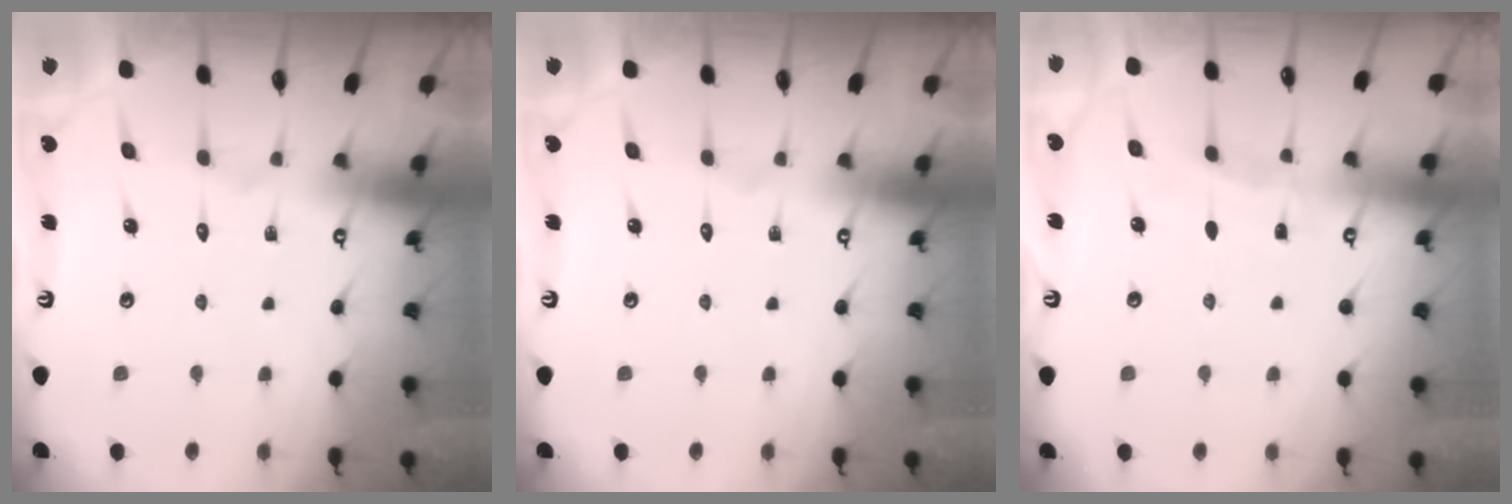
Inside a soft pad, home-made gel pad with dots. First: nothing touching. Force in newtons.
{"total": 0.0}
{"total": 4.1, "press": 4.1, "slide": 0.5}